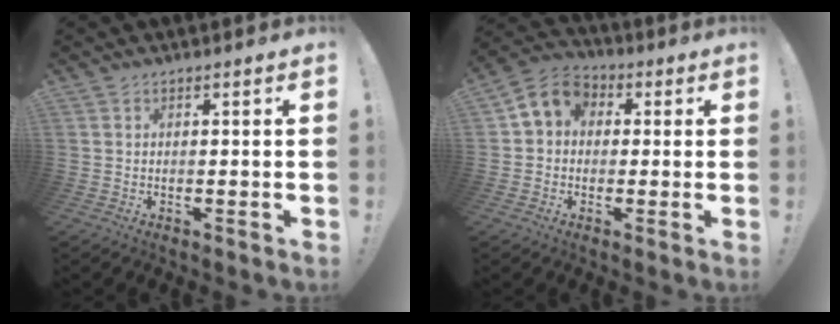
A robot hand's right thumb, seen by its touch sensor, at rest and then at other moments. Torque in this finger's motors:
{"motor_torque": [0.48, 1.28, -0.13, 0.13, 0.29]}